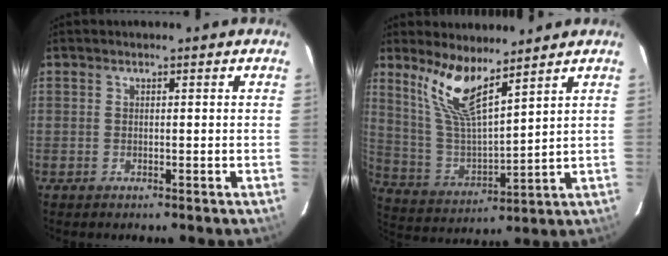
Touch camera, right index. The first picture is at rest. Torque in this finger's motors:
{"motor_torque": [1.07, 0.97, 0.72, 0.17]}